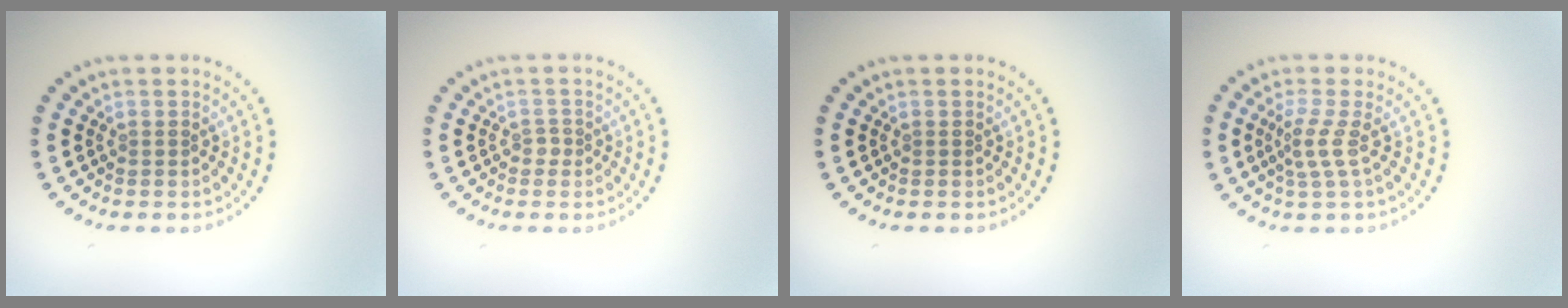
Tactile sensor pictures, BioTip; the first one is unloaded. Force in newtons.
{"total": 0.9, "press": 0.6, "slide": 0.6}
{"total": 0.0}
{"total": 2.1, "press": 1.5, "slide": 1.5}